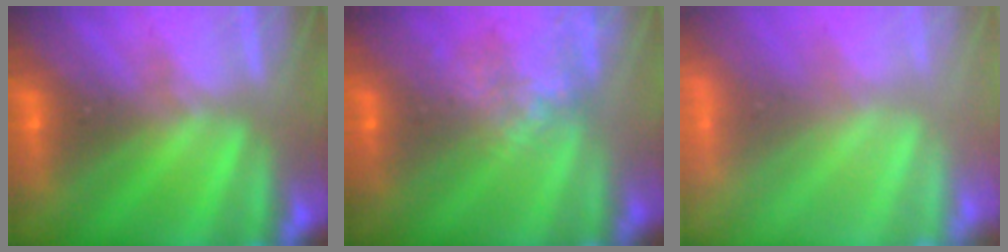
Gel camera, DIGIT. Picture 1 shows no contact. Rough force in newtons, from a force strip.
{"total": 5.0}
{"total": 9.3}